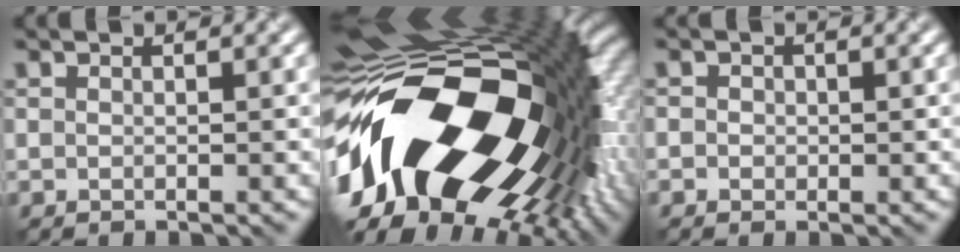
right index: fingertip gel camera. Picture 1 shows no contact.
{"total": 22.1, "force": [-4.4, 11.4, 18.4], "torque": [-0.364, -0.054, -0.083]}
{"total": 0.9, "force": [0.0, 0.8, 0.2], "torque": [-0.002, -0.006, -0.005]}